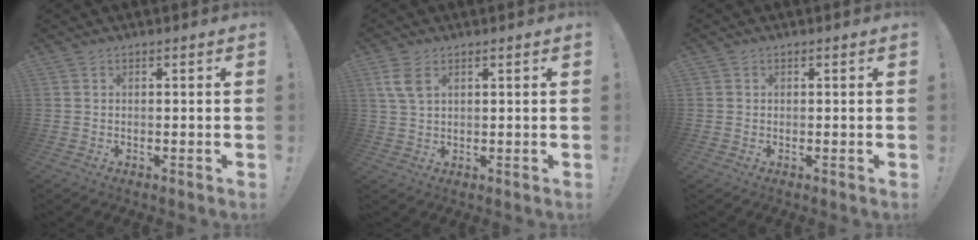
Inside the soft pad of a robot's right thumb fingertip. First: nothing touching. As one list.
[{"total": 5.9, "force": [2.8, 3.3, 4.0], "torque": [-0.074, -0.008, 0.053]}, {"total": 0.5, "force": [0.2, 0.5, 0.0], "torque": [0.009, -0.003, 0.002]}]